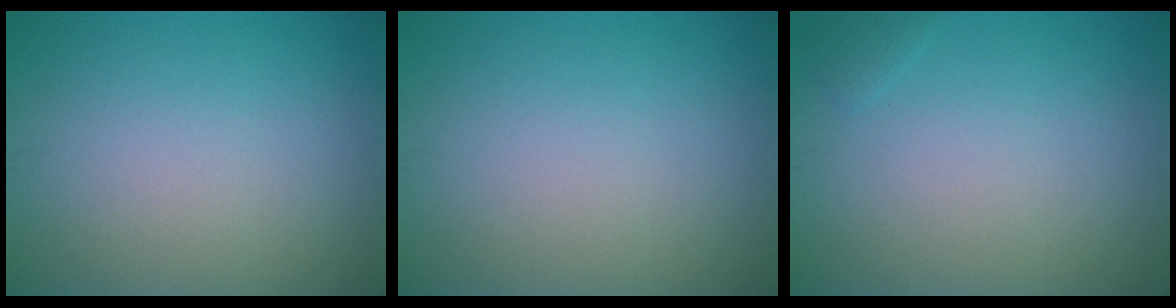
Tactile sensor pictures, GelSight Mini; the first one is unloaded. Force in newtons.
{"total": 0.0}
{"total": 0.5, "press": 0.5, "slide": 0.0}